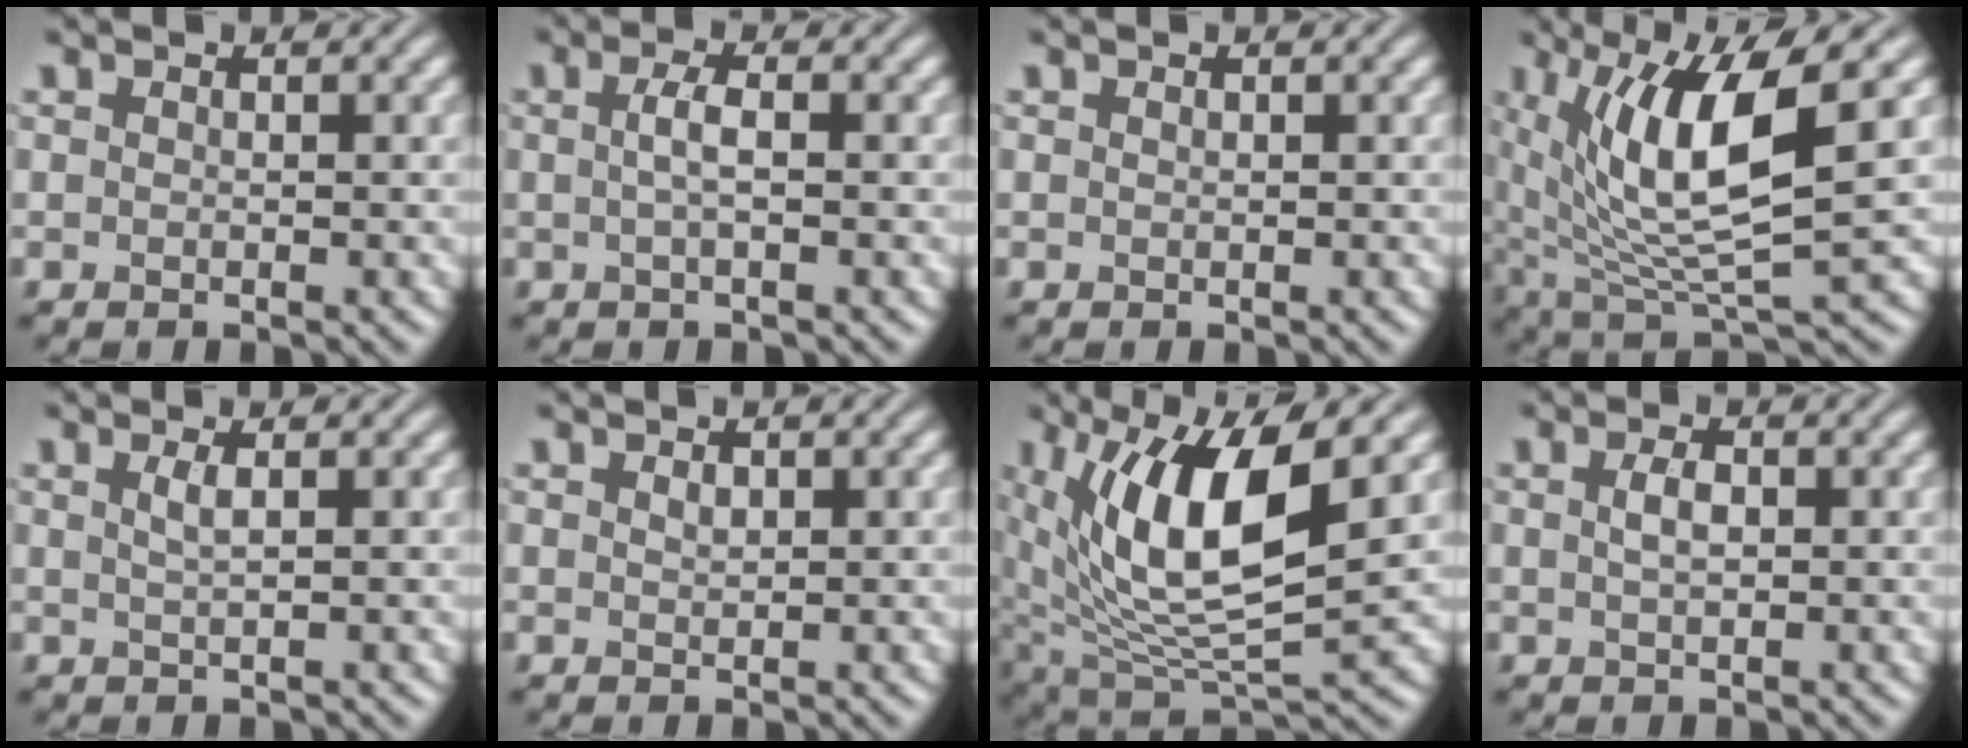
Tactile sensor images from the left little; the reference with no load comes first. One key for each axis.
{"total": 1.8, "fx": 0.1, "fy": 0.4, "fz": 1.8, "tx": -0.037, "ty": 0.006, "tz": 0.000}
{"total": 0.0}
{"total": 10.9, "fx": 3.0, "fy": 3.1, "fz": 10.0, "tx": -0.193, "ty": -0.002, "tz": 0.062}
{"total": 1.5, "fx": 0.5, "fy": 0.4, "fz": 1.3, "tx": -0.023, "ty": 0.002, "tz": 0.007}
{"total": 0.8, "fx": 0.5, "fy": 0.5, "fz": 0.5, "tx": -0.012, "ty": 0.000, "tz": 0.009}
{"total": 12.4, "fx": 3.8, "fy": 4.6, "fz": 10.8, "tx": -0.204, "ty": -0.001, "tz": 0.071}
{"total": 1.7, "fx": 0.3, "fy": 0.8, "fz": 1.4, "tx": -0.033, "ty": 0.003, "tz": 0.006}